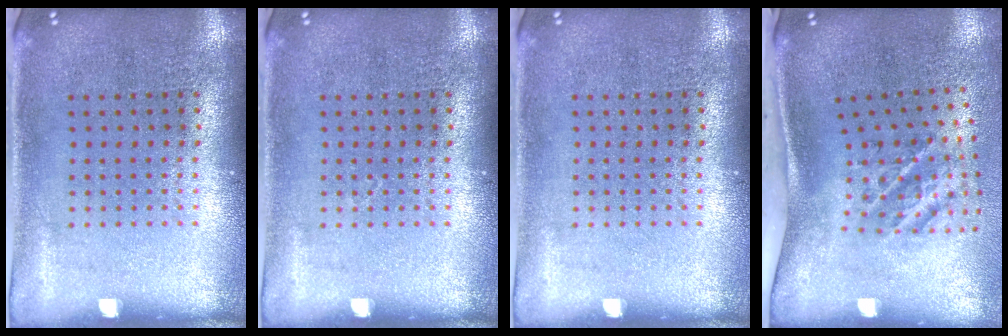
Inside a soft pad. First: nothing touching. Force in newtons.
{"total": 0.0}
{"total": 0.0}
{"total": 2.3, "press": 1.3, "slide": 1.9}